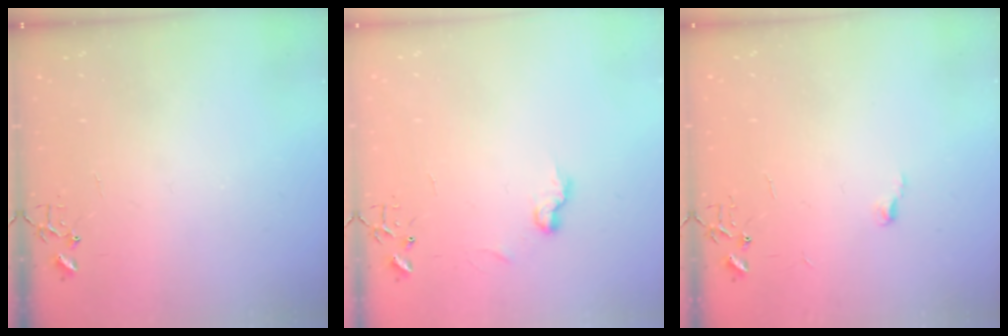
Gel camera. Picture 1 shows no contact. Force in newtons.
{"total": 6.7, "press": 6.7, "slide": 0.4}
{"total": 3.4, "press": 3.4, "slide": 0.5}